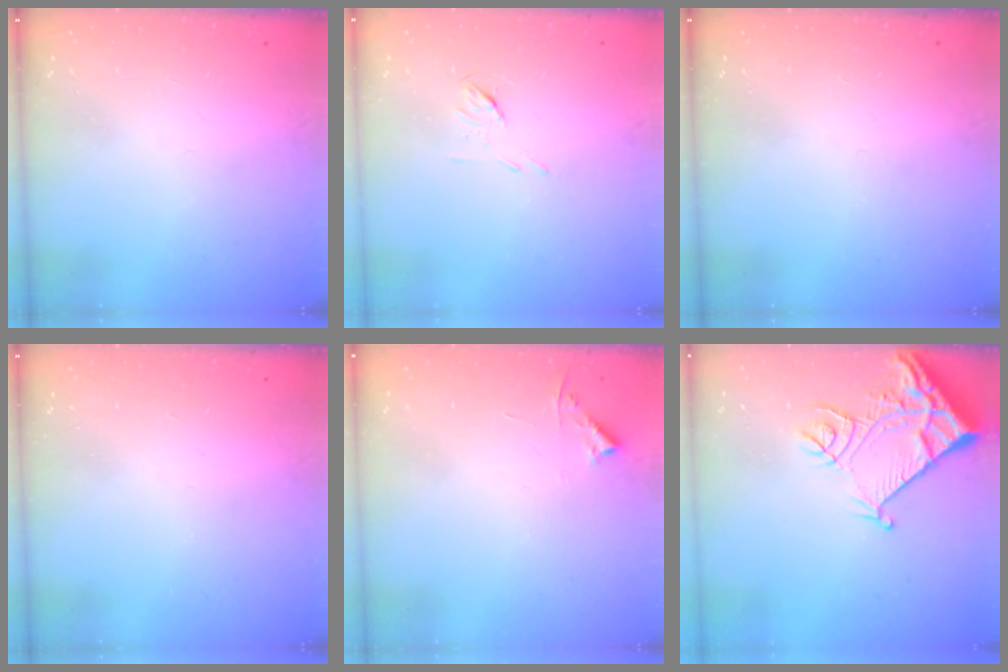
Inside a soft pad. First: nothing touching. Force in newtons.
{"total": 4.1, "press": 3.9, "slide": 1.2}
{"total": 0.0}
{"total": 0.0}
{"total": 3.1, "press": 3.0, "slide": 0.3}
{"total": 12.6, "press": 12.5, "slide": 1.5}